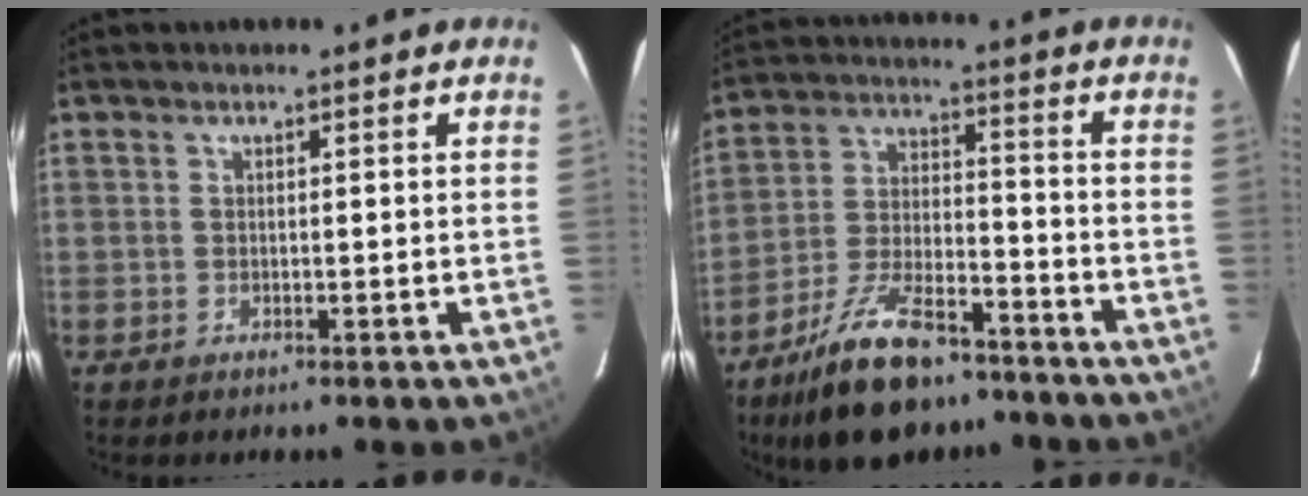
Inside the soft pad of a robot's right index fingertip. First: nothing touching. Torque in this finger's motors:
{"motor_torque": [1.14, -0.99, 0.41, 0.13]}